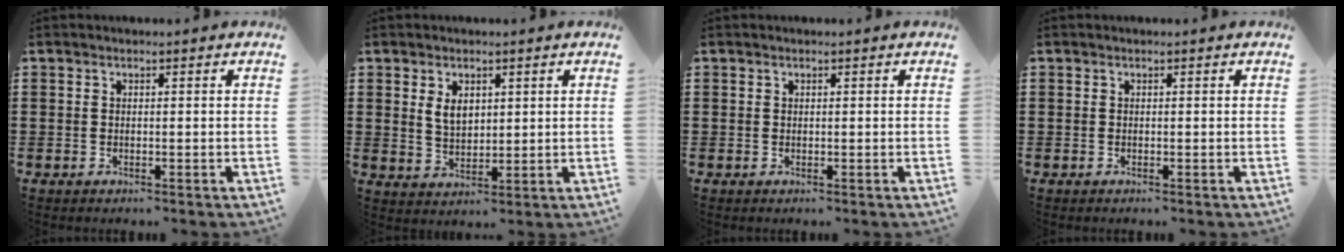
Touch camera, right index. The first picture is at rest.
{"total": 3.7, "force": [1.5, 2.3, 2.4], "torque": [-0.046, 0.005, 0.026]}
{"total": 0.0}
{"total": 0.0}